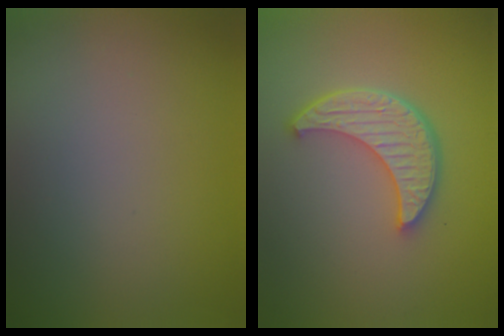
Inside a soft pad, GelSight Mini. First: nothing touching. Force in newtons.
{"total": 5.2, "press": 4.1, "slide": 3.3}